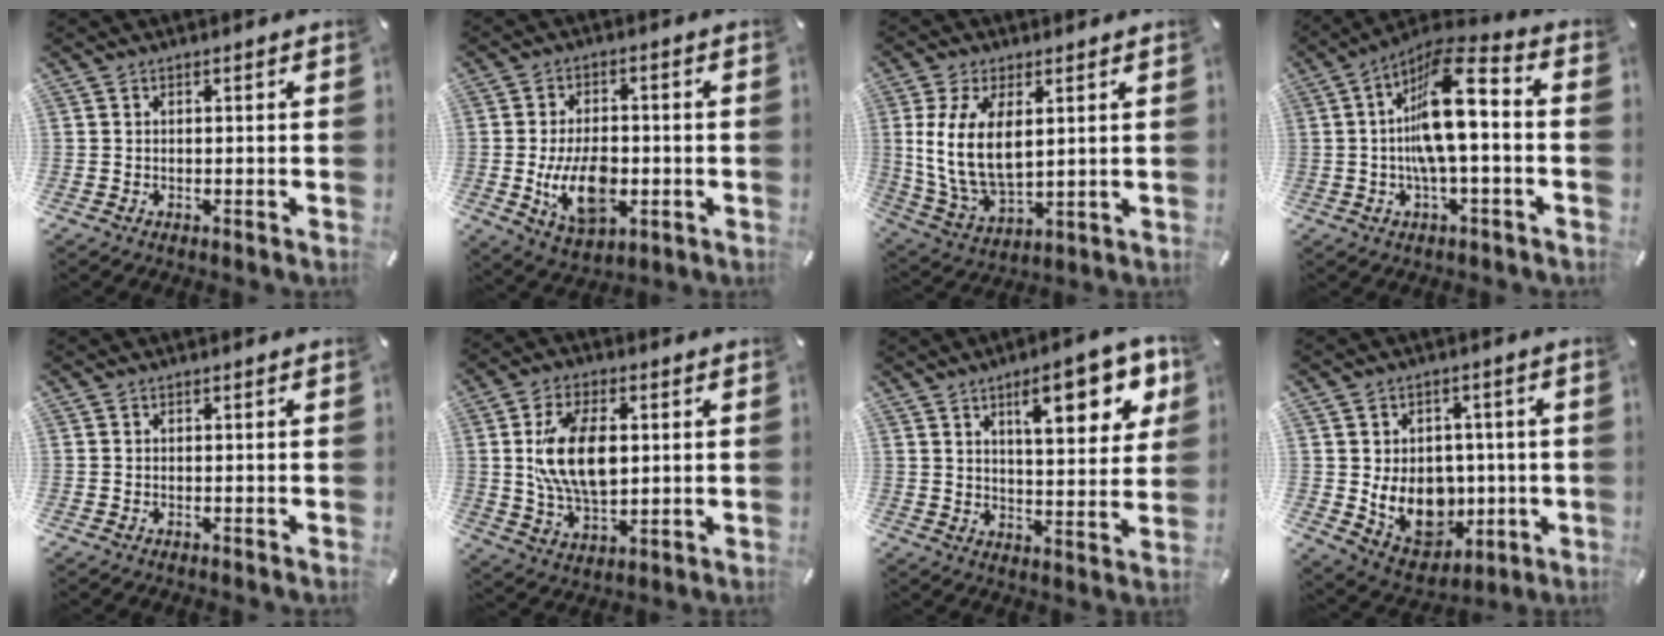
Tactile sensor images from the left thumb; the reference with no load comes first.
{"total": 12.7, "force": [-2.6, 7.8, 9.7], "torque": [-0.174, -0.005, -0.041]}
{"total": 12.7, "force": [3.1, 7.1, 10.0], "torque": [-0.225, -0.011, 0.055]}
{"total": 15.4, "force": [0.4, 5.0, 14.5], "torque": [-0.269, -0.006, 0.001]}
{"total": 0.0}
{"total": 14.5, "force": [2.0, 8.9, 11.3], "torque": [-0.232, 0.004, 0.033]}
{"total": 15.6, "force": [7.7, 5.9, 12.2], "torque": [-0.165, -0.026, 0.117]}
{"total": 12.7, "force": [-0.9, 10.7, 6.8], "torque": [-0.122, -0.012, -0.003]}